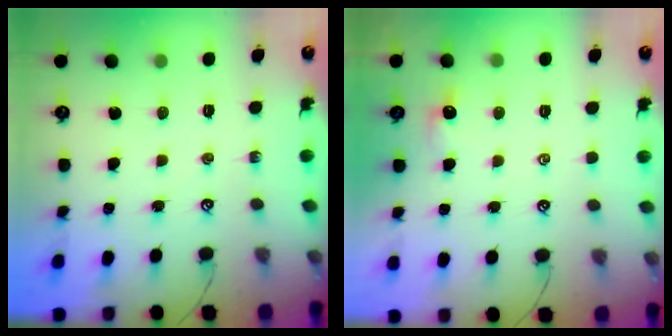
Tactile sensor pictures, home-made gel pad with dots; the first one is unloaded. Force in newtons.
{"total": 1.1, "press": 1.0, "slide": 0.4}